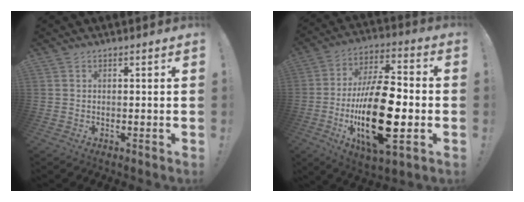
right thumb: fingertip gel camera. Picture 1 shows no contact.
{"total": 25.9, "force": [-4.8, 10.4, 23.2], "torque": [-0.440, 0.010, -0.074]}